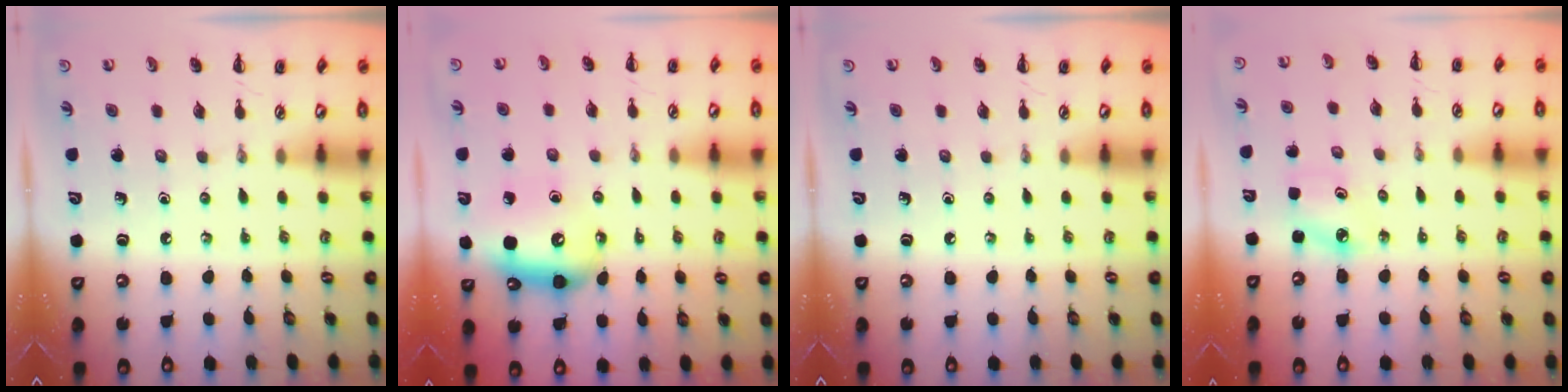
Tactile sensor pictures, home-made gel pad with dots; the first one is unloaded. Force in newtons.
{"total": 8.4, "press": 8.4, "slide": 0.9}
{"total": 0.0}
{"total": 3.1, "press": 3.0, "slide": 0.5}